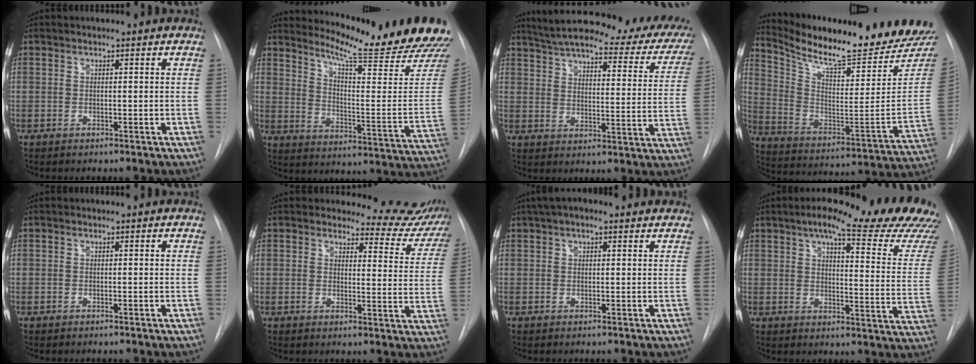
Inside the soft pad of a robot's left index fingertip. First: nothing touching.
{"total": 19.9, "force": [18.8, -1.1, 6.5], "torque": [-0.111, -0.139, 0.240]}
{"total": 28.9, "force": [24.6, 6.1, 14.0], "torque": [-0.211, -0.034, 0.297]}
{"total": 24.7, "force": [22.7, 2.9, 9.4], "torque": [-0.164, -0.085, 0.325]}
{"total": 0.0}
{"total": 11.4, "force": [11.1, 2.5, -0.1], "torque": [0.034, -0.078, 0.096]}
{"total": 5.3, "force": [3.5, 1.8, 3.6], "torque": [-0.062, 0.032, 0.052]}
{"total": 23.3, "force": [19.2, 2.7, 12.8], "torque": [-0.168, -0.058, 0.219]}